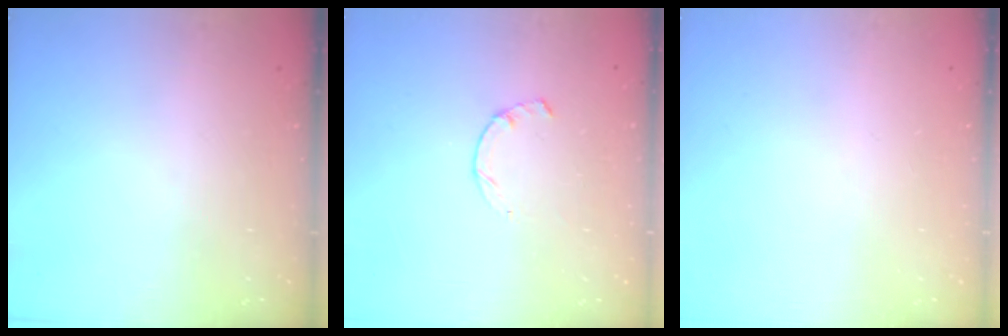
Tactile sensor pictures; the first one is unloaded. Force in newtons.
{"total": 1.7, "press": 1.6, "slide": 0.4}
{"total": 0.0}